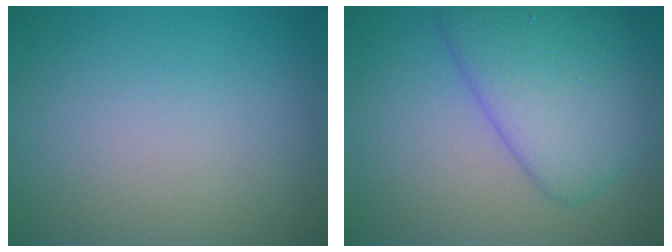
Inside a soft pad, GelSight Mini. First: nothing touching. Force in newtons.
{"total": 6.5, "press": 6.5, "slide": 0.1}